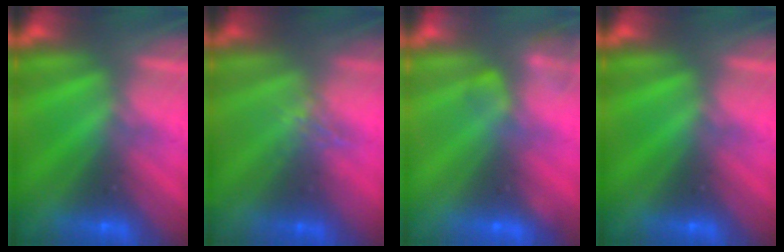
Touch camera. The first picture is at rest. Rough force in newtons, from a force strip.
{"total": 1.0}
{"total": 2.4}
{"total": 0.0}